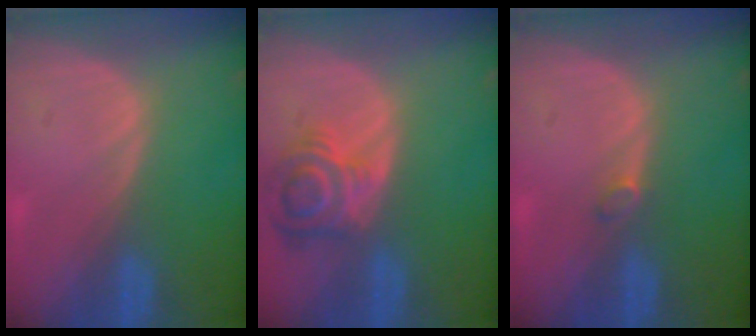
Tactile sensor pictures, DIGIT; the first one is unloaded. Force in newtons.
{"total": 6.7, "press": 6.5, "slide": 1.6}
{"total": 1.2, "press": 1.2, "slide": 0.2}